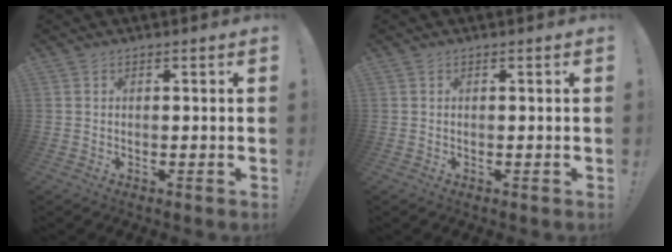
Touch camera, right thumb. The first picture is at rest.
{"total": 0.0}